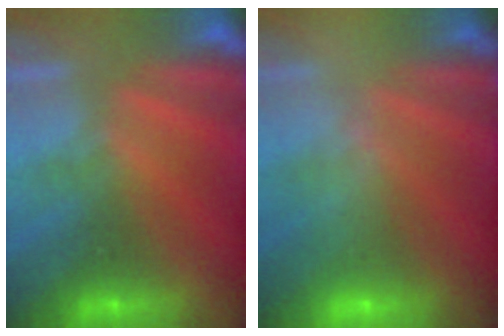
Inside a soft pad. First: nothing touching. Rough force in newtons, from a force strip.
{"total": 2.6}